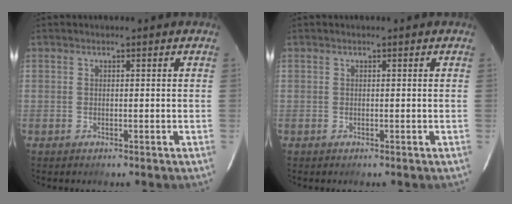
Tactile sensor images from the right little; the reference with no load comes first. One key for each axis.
{"total": 0.0}